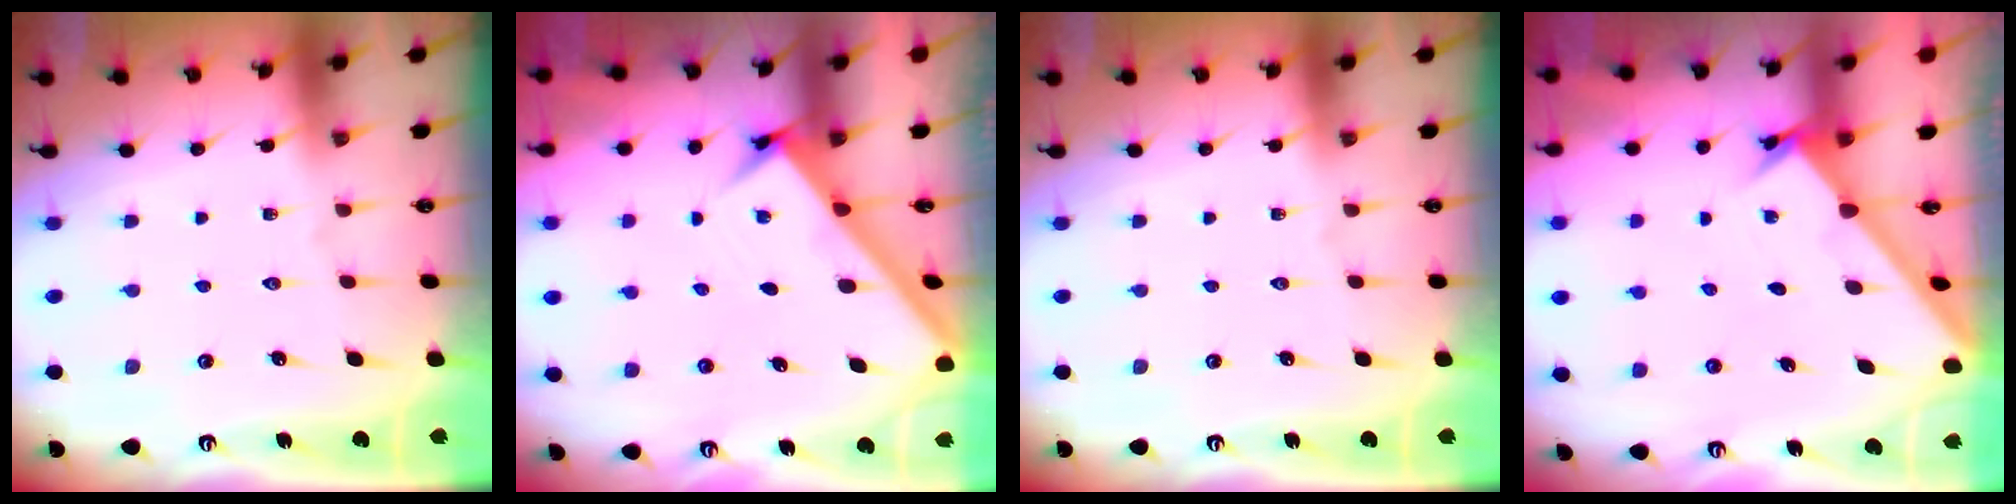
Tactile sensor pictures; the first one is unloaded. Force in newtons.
{"total": 3.2, "press": 3.1, "slide": 0.4}
{"total": 0.0}
{"total": 1.7, "press": 1.7, "slide": 0.2}